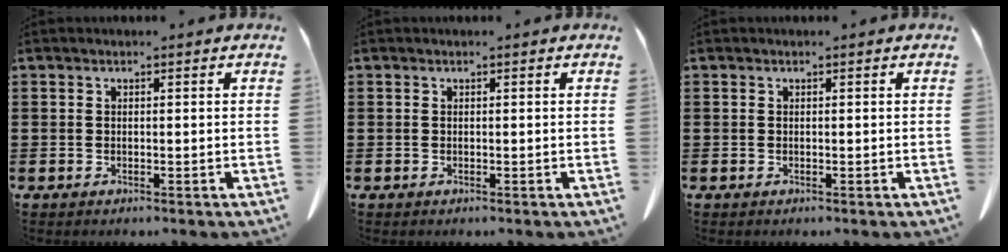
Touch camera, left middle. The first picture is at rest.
{"total": 0.0}
{"total": 0.0}